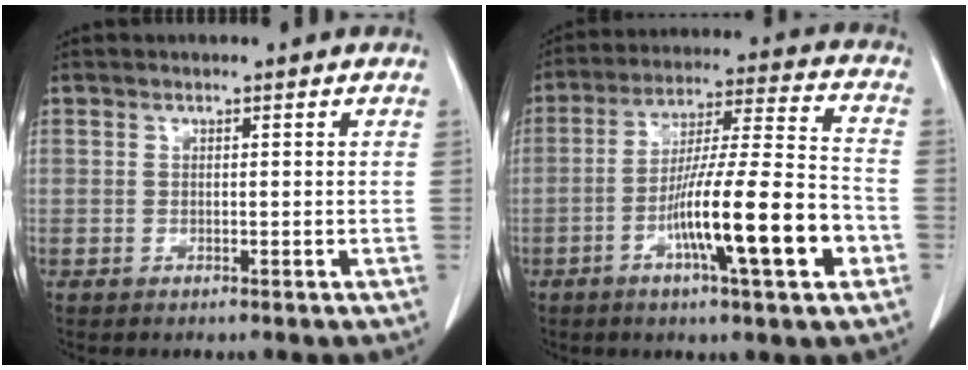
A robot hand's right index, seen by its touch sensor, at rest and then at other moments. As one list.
[{"total": 16.6, "force": [-5.8, 0.9, 15.5], "torque": [-0.260, -0.003, -0.097]}]